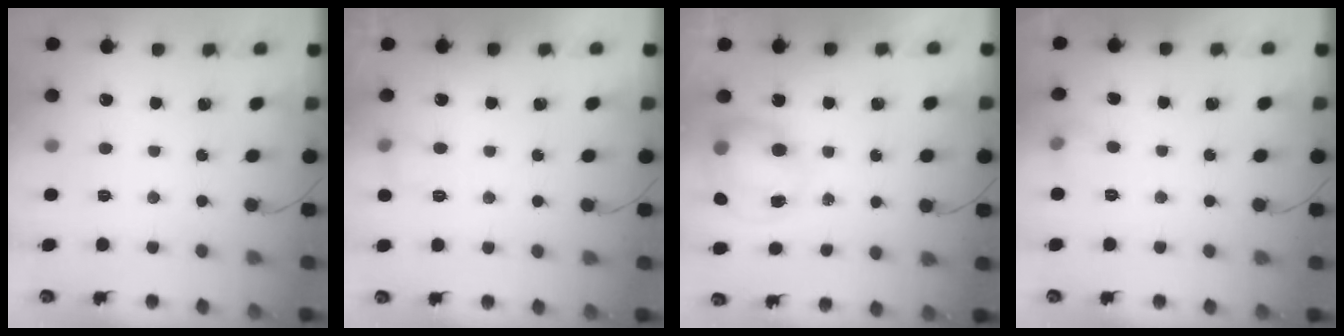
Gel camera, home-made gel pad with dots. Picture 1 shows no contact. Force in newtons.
{"total": 4.5, "press": 4.3, "slide": 1.3}
{"total": 10.1, "press": 9.7, "slide": 2.8}
{"total": 4.9, "press": 4.6, "slide": 1.8}